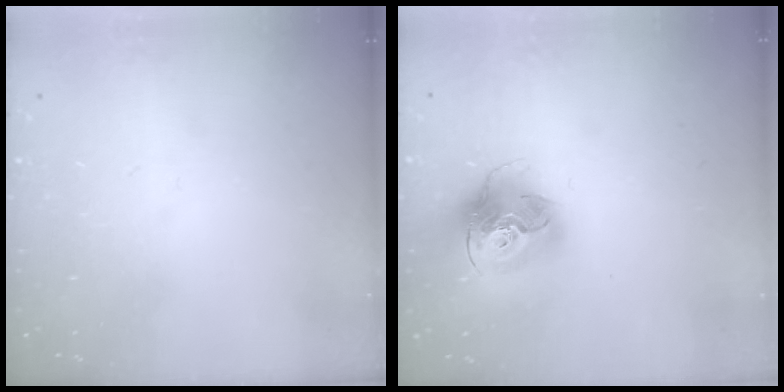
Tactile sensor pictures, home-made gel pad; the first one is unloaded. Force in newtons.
{"total": 16.1, "press": 16.0, "slide": 1.6}